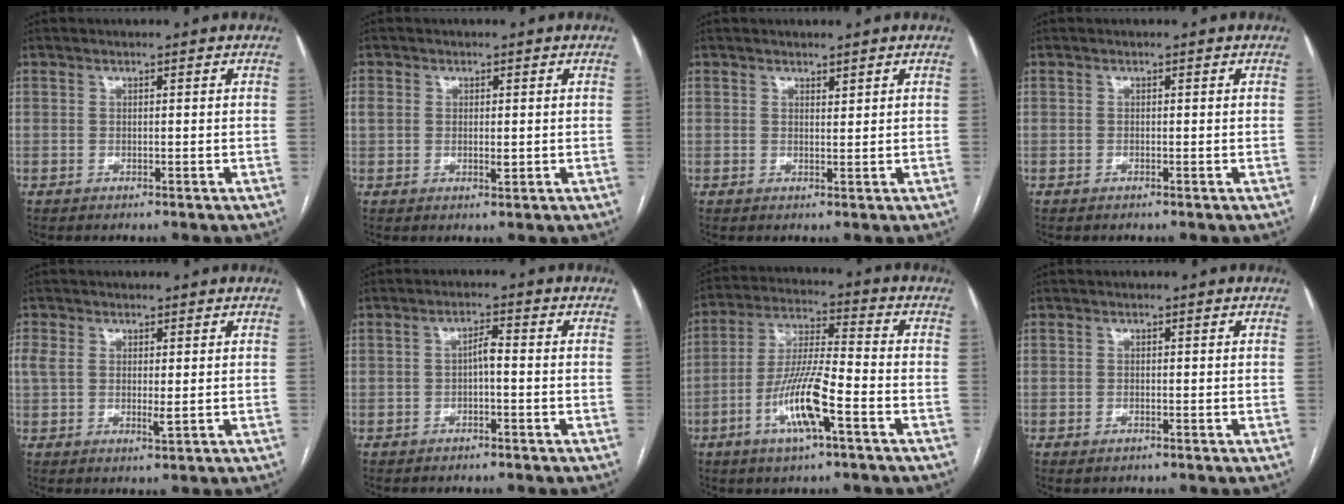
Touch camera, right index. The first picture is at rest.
{"total": 2.9, "force": [0.1, 1.7, 2.3], "torque": [-0.042, 0.004, 0.007]}
{"total": 0.9, "force": [0.8, 0.2, 0.3], "torque": [-0.006, -0.004, 0.014]}
{"total": 0.0}
{"total": 3.9, "force": [0.6, 1.7, 3.4], "torque": [-0.080, 0.001, 0.017]}
{"total": 2.2, "force": [-0.5, 0.5, 2.1], "torque": [-0.035, 0.008, -0.009]}
{"total": 11.6, "force": [-4.8, 1.3, 10.5], "torque": [-0.208, -0.004, -0.090]}
{"total": 0.8, "force": [-0.5, 0.4, 0.5], "torque": [-0.008, -0.001, -0.004]}